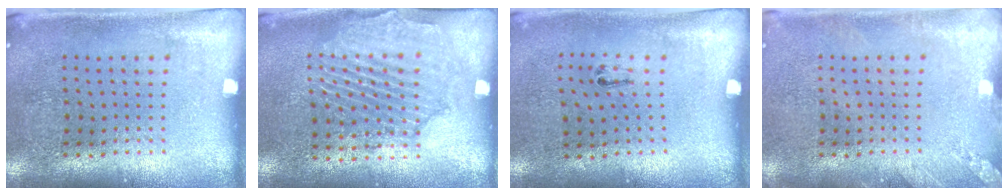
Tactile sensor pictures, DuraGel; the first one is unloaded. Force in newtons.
{"total": 1.9, "press": 1.9, "slide": 0.4}
{"total": 0.6, "press": 0.2, "slide": 0.5}
{"total": 1.4, "press": 1.4, "slide": 0.2}